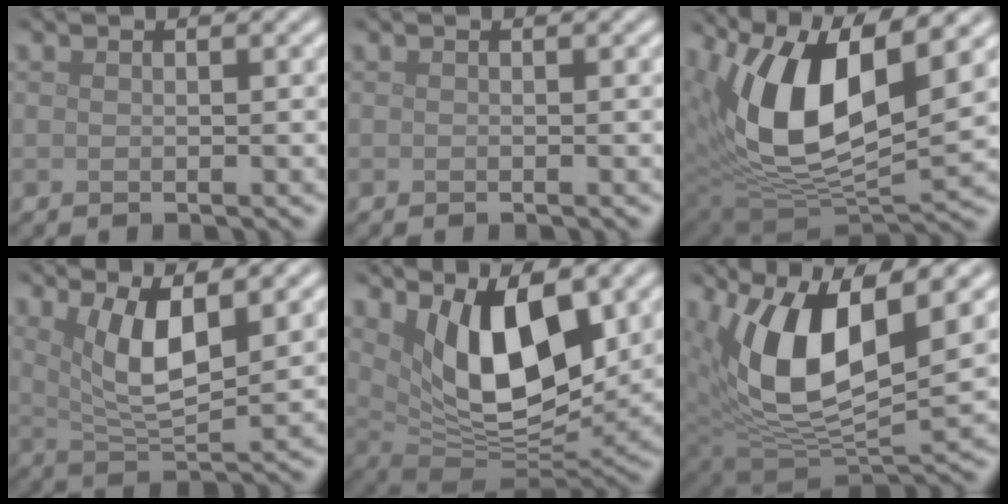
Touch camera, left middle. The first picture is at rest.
{"total": 0.0}
{"total": 12.8, "force": [4.2, 5.8, 10.6], "torque": [-0.197, -0.005, 0.076]}
{"total": 5.6, "force": [2.0, 1.7, 5.0], "torque": [-0.095, -0.009, 0.044]}
{"total": 10.7, "force": [3.8, 4.7, 8.8], "torque": [-0.142, -0.019, 0.070]}
{"total": 11.4, "force": [3.8, 5.1, 9.5], "torque": [-0.187, -0.007, 0.071]}